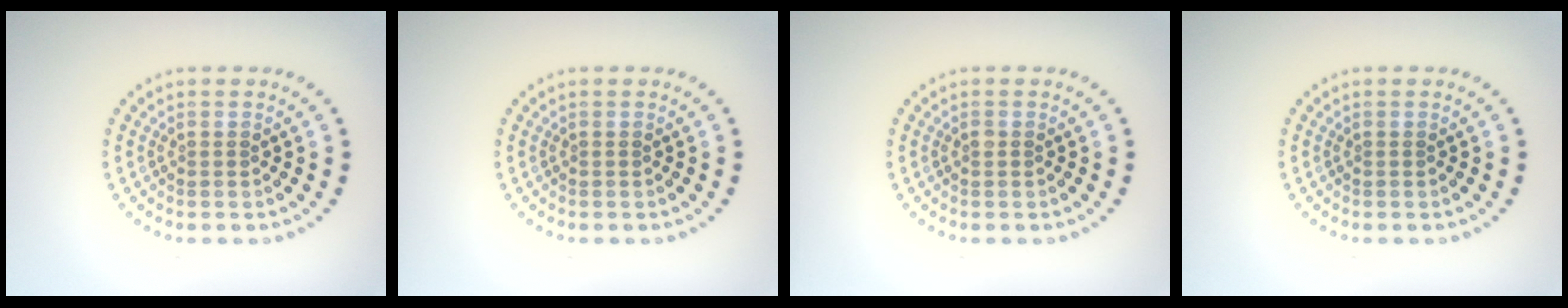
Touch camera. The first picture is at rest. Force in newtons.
{"total": 0.0}
{"total": 0.5, "press": 0.5, "slide": 0.2}
{"total": 0.0}